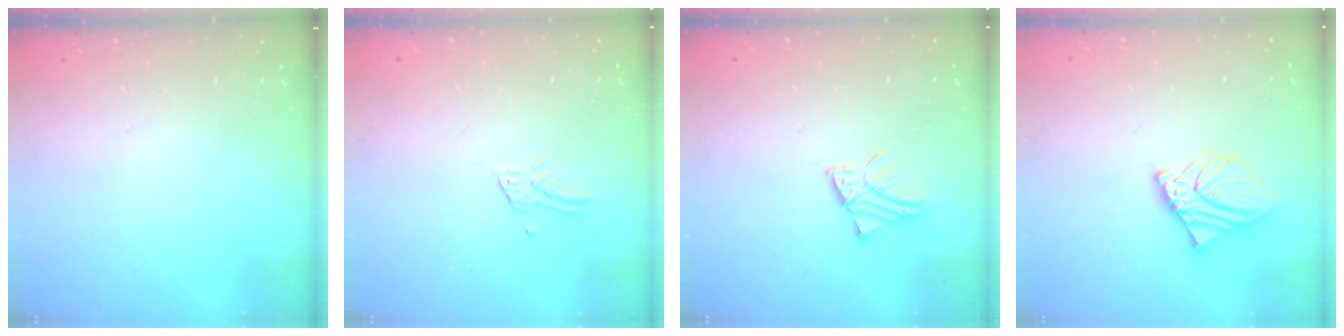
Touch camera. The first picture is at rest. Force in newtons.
{"total": 2.8, "press": 2.8, "slide": 0.1}
{"total": 3.2, "press": 3.2, "slide": 0.1}
{"total": 9.6, "press": 9.4, "slide": 1.8}